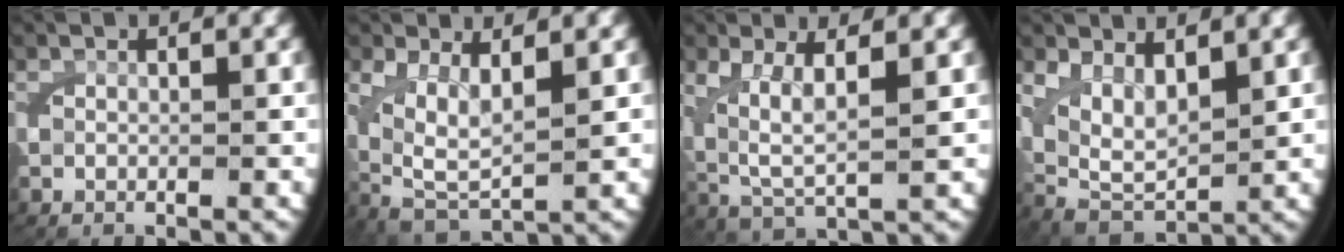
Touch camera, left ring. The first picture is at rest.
{"total": 6.3, "force": [0.9, 4.3, 4.5], "torque": [-0.121, -0.043, 0.038]}
{"total": 5.4, "force": [1.0, 3.0, 4.4], "torque": [-0.100, -0.021, 0.036]}
{"total": 6.7, "force": [1.2, 5.0, 4.3], "torque": [-0.114, -0.031, 0.031]}